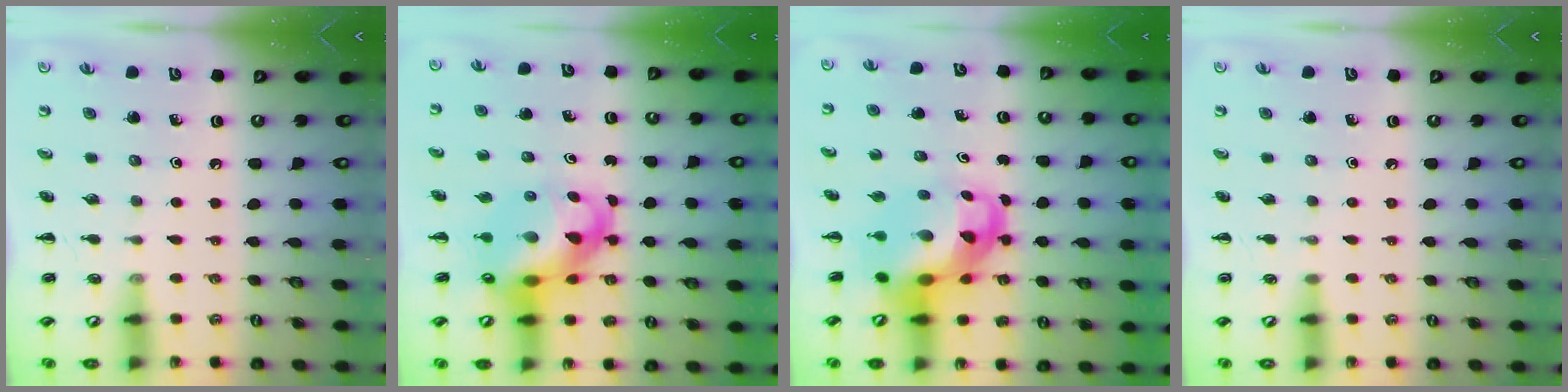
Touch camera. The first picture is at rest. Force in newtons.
{"total": 13.3, "press": 12.8, "slide": 3.8}
{"total": 8.9, "press": 8.5, "slide": 2.3}
{"total": 0.0}